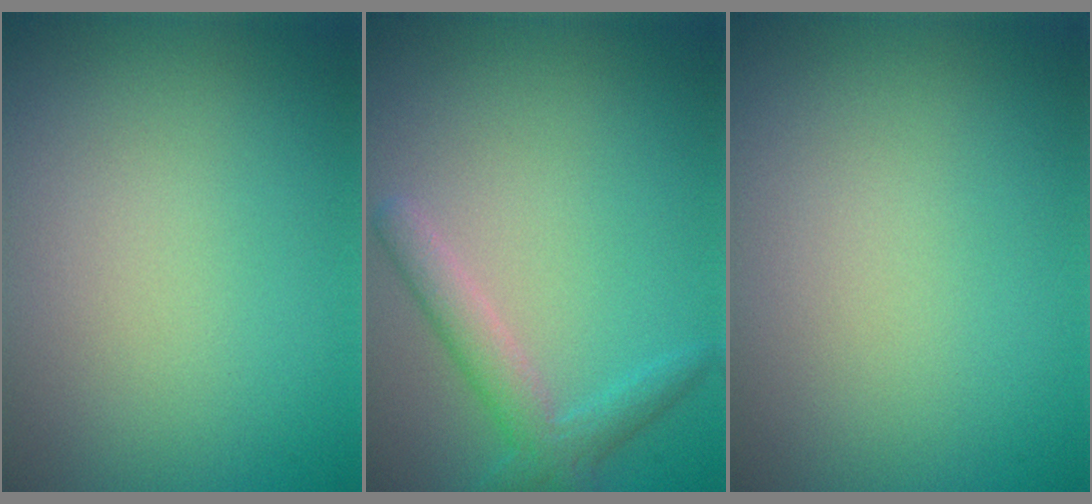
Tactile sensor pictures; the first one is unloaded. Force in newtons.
{"total": 2.7, "press": 2.7, "slide": 0.1}
{"total": 0.0}